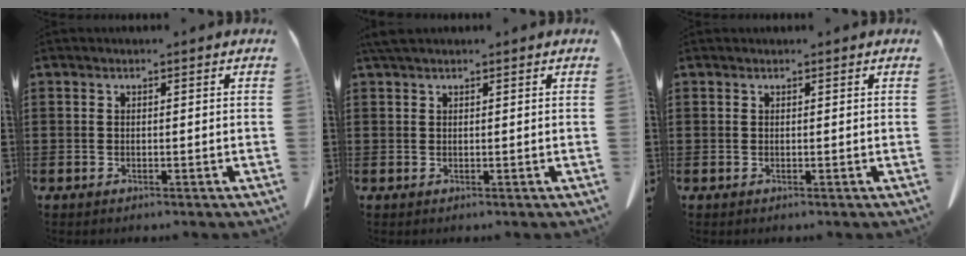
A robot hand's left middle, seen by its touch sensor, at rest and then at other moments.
{"total": 1.4, "force": [1.1, 0.3, 0.8], "torque": [-0.020, 0.001, 0.022]}
{"total": 0.0}